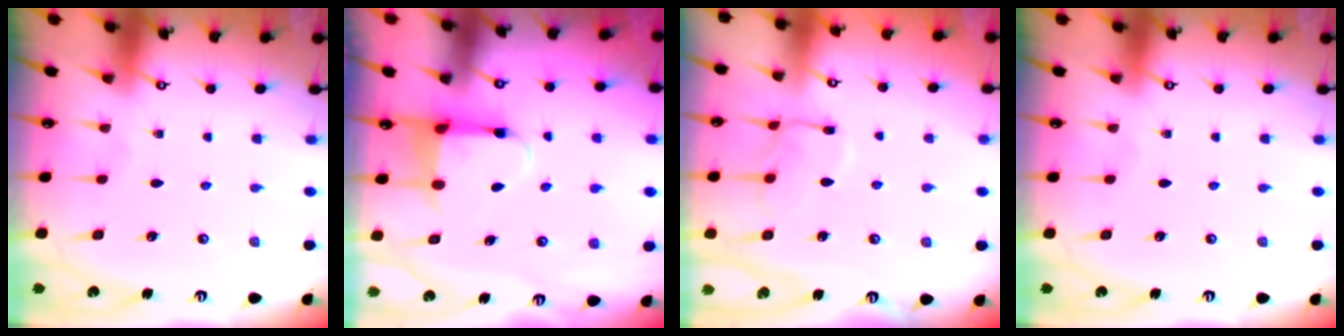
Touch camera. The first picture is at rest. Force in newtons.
{"total": 3.9, "press": 3.8, "slide": 0.7}
{"total": 9.9, "press": 9.8, "slide": 0.7}
{"total": 0.0}